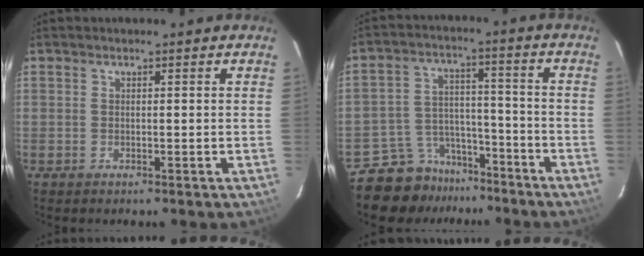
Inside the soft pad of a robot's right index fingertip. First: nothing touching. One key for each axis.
{"total": 11.8, "fx": -9.8, "fy": 6.5, "fz": 1.2, "tx": -0.040, "ty": 0.046, "tz": -0.146}